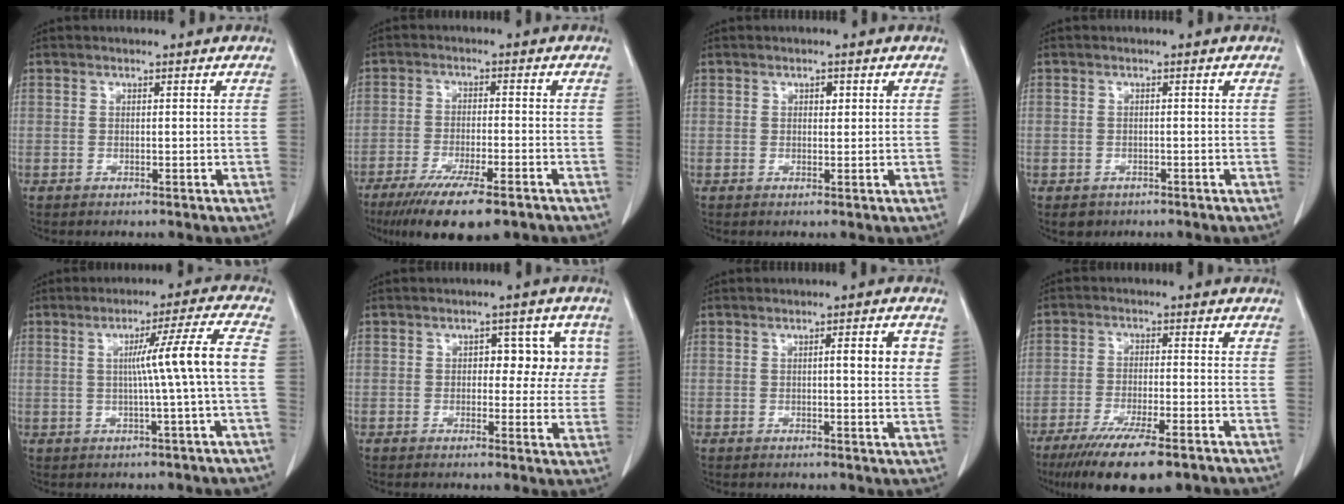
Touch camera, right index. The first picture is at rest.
{"total": 12.6, "force": [-9.0, 2.1, 8.6], "torque": [-0.140, -0.027, -0.140]}
{"total": 1.1, "force": [0.4, 0.7, 0.8], "torque": [-0.010, -0.001, 0.005]}
{"total": 2.0, "force": [-1.0, 1.7, 0.2], "torque": [-0.005, 0.005, -0.009]}
{"total": 8.5, "force": [-0.4, -2.0, 8.2], "torque": [-0.125, 0.012, 0.000]}
{"total": 6.6, "force": [1.3, 3.9, 5.2], "torque": [-0.043, 0.023, 0.015]}
{"total": 4.4, "force": [1.0, 0.5, 4.3], "torque": [-0.058, 0.002, 0.010]}
{"total": 13.0, "force": [-9.3, 2.2, 8.8], "torque": [-0.143, -0.028, -0.146]}